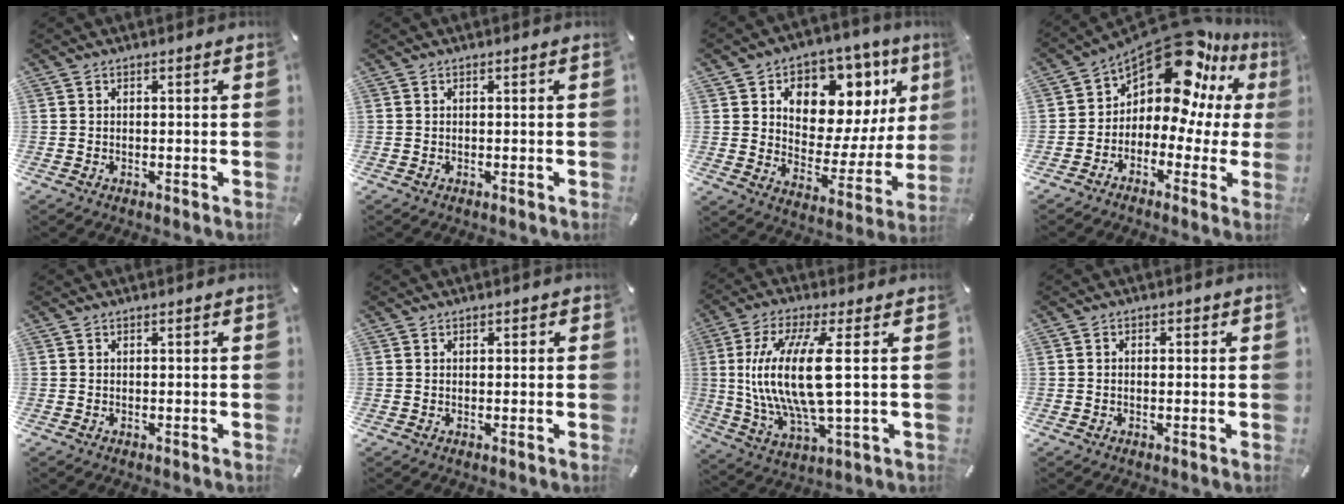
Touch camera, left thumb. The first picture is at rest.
{"total": 0.0}
{"total": 12.0, "force": [6.1, 8.4, 5.8], "torque": [-0.078, -0.060, 0.107]}
{"total": 16.5, "force": [10.5, 7.3, 10.4], "torque": [-0.164, -0.091, 0.177]}
{"total": 0.0}
{"total": 0.6, "force": [0.1, 0.5, 0.3], "torque": [-0.005, 0.004, 0.001]}
{"total": 17.3, "force": [1.8, 4.4, 16.7], "torque": [-0.368, -0.023, 0.016]}
{"total": 1.4, "force": [-0.3, 1.0, 1.0], "torque": [-0.019, 0.003, -0.008]}